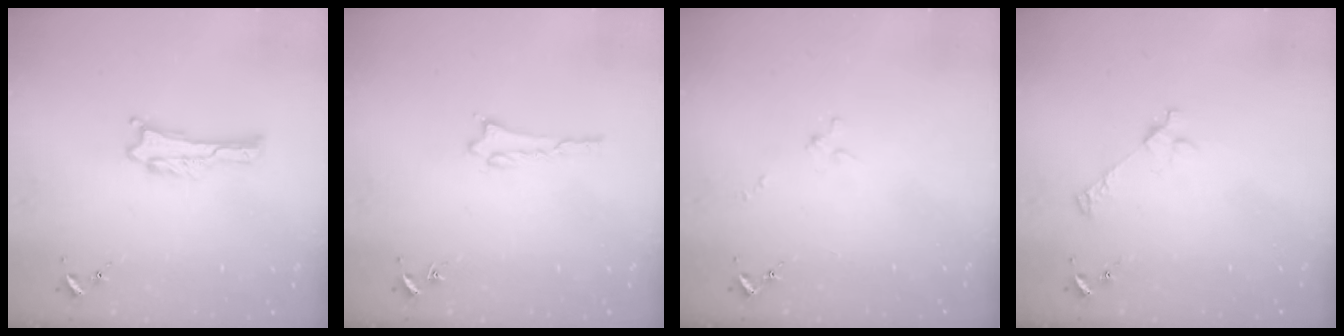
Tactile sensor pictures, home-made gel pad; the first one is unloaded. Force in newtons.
{"total": 1.4, "press": 1.4, "slide": 0.2}
{"total": 1.3, "press": 1.2, "slide": 0.1}
{"total": 2.6, "press": 2.6, "slide": 0.3}